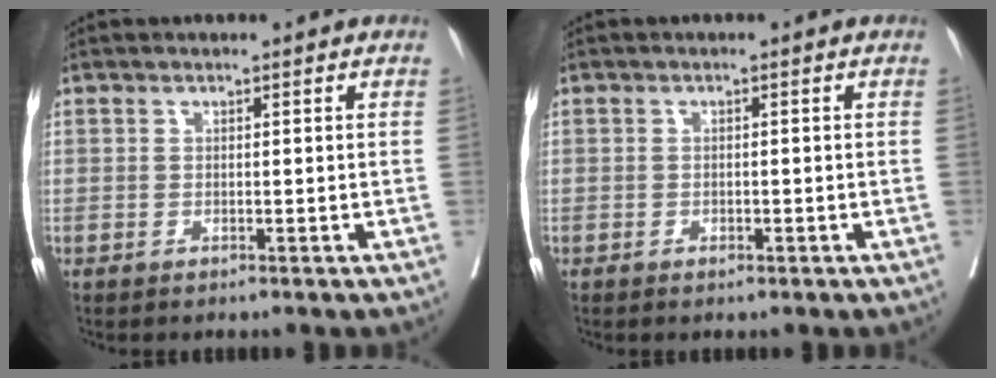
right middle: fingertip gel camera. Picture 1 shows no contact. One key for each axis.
{"total": 0.8, "fx": -0.5, "fy": 0.4, "fz": 0.5, "tx": -0.011, "ty": -0.001, "tz": -0.005}